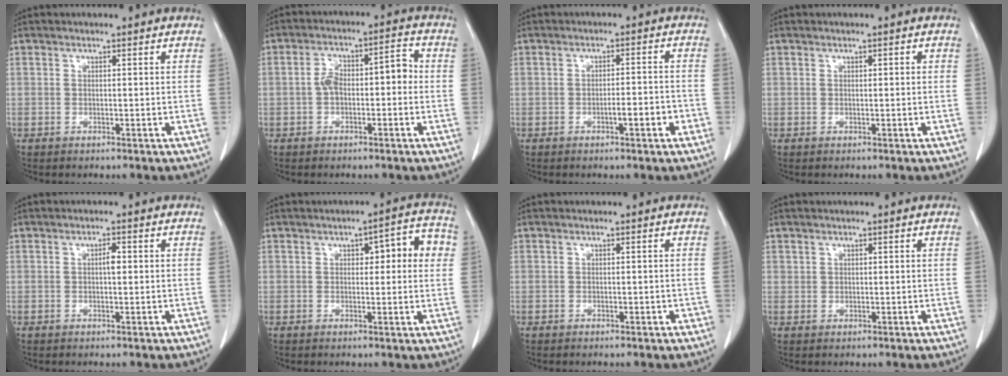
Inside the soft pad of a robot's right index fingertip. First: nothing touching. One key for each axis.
{"total": 6.4, "fx": -0.8, "fy": 3.0, "fz": 5.6, "tx": -0.096, "ty": 0.041, "tz": -0.015}
{"total": 3.7, "fx": -1.7, "fy": 0.6, "fz": 3.2, "tx": -0.042, "ty": 0.003, "tz": -0.027}
{"total": 0.7, "fx": 0.2, "fy": 0.2, "fz": 0.6, "tx": -0.009, "ty": 0.002, "tz": 0.002}
{"total": 1.6, "fx": 0.2, "fy": 0.4, "fz": 1.5, "tx": -0.027, "ty": 0.003, "tz": 0.003}
{"total": 7.1, "fx": 1.8, "fy": 2.2, "fz": 6.5, "tx": -0.074, "ty": 0.026, "tz": 0.018}
{"total": 0.6, "fx": -0.2, "fy": 0.4, "fz": 0.4, "tx": -0.005, "ty": 0.005, "tz": -0.003}
{"total": 0.8, "fx": 0.5, "fy": 0.6, "fz": 0.0, "tx": 0.013, "ty": -0.001, "tz": 0.003}